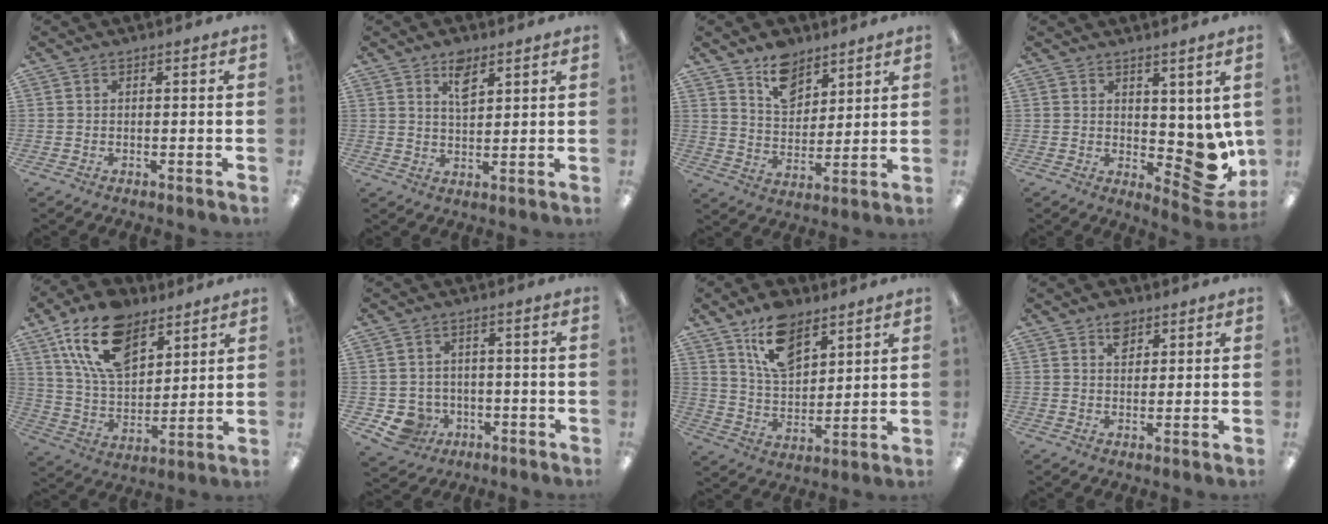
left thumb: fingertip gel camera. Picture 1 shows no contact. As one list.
[{"total": 5.4, "force": [3.6, 2.5, 3.2], "torque": [-0.039, -0.020, 0.060]}, {"total": 10.2, "force": [7.3, 6.3, 3.4], "torque": [-0.050, -0.042, 0.134]}, {"total": 8.5, "force": [0.5, 5.2, 6.7], "torque": [-0.053, -0.029, 0.025]}, {"total": 17.9, "force": [10.5, 10.2, 10.3], "torque": [-0.193, -0.033, 0.195]}, {"total": 5.5, "force": [-2.2, 4.9, 1.2], "torque": [-0.047, 0.009, -0.036]}, {"total": 13.3, "force": [8.6, 7.4, 7.0], "torque": [-0.121, -0.037, 0.159]}, {"total": 4.8, "force": [3.1, 3.1, 2.1], "torque": [-0.018, -0.011, 0.051]}]